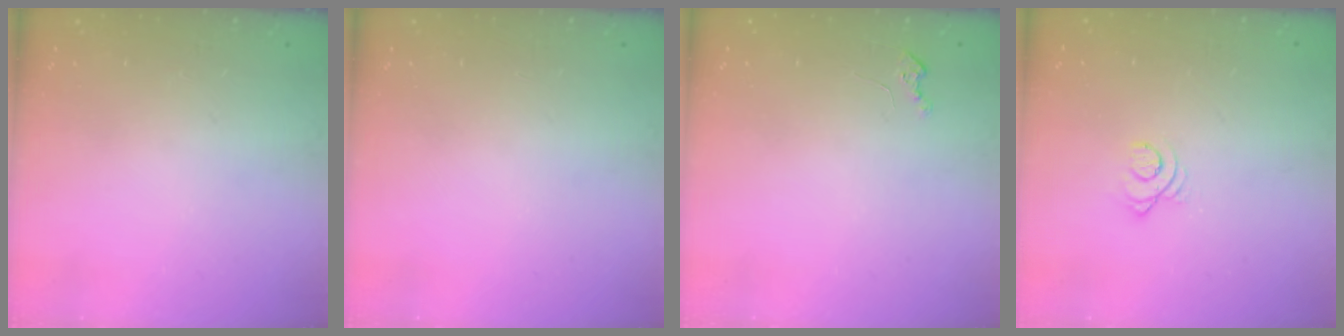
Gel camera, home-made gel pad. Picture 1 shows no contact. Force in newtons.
{"total": 0.0}
{"total": 1.9, "press": 1.9, "slide": 0.3}
{"total": 3.1, "press": 3.1, "slide": 0.4}